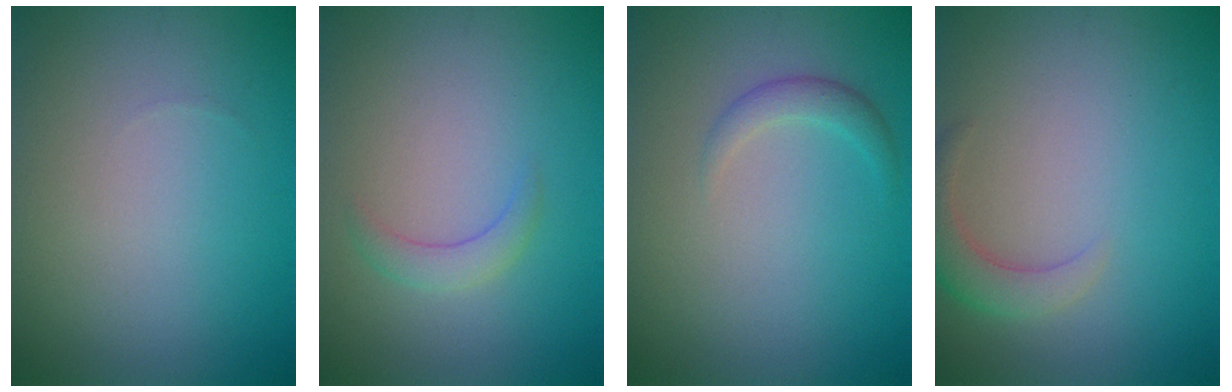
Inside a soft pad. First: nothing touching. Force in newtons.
{"total": 1.7, "press": 1.6, "slide": 0.2}
{"total": 1.5, "press": 1.5, "slide": 0.0}
{"total": 2.7, "press": 2.7, "slide": 0.3}